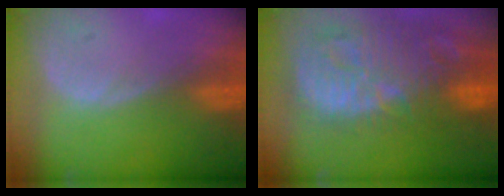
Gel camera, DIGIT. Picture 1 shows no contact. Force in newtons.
{"total": 14.5, "press": 12.5, "slide": 7.3}